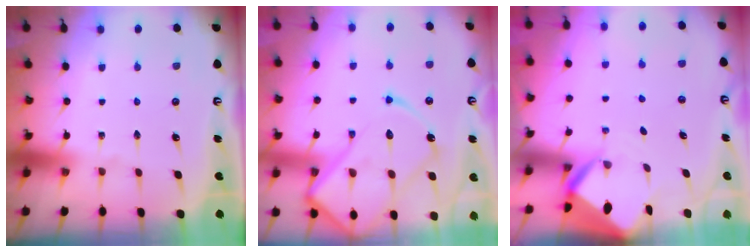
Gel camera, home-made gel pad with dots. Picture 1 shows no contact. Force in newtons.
{"total": 19.5, "press": 19.4, "slide": 1.8}
{"total": 4.3, "press": 4.3, "slide": 0.2}